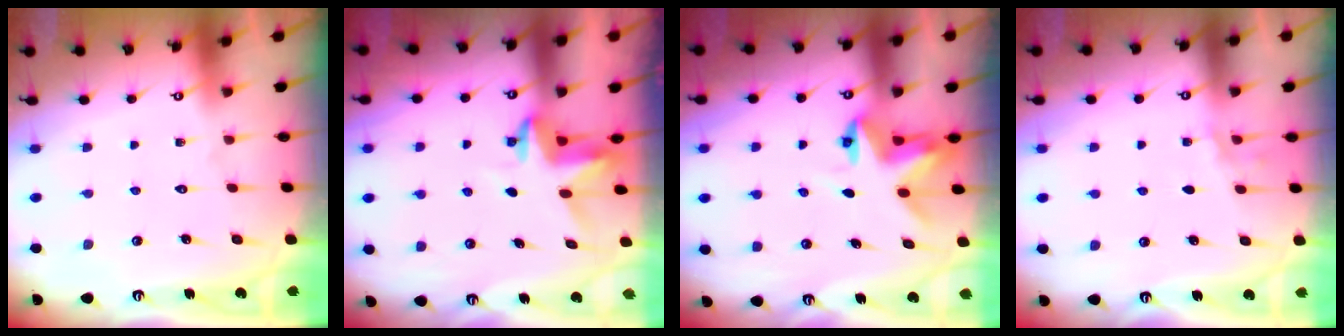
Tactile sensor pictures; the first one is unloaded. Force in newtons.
{"total": 3.7, "press": 3.7, "slide": 0.3}
{"total": 4.2, "press": 4.2, "slide": 0.4}
{"total": 2.7, "press": 2.4, "slide": 1.4}